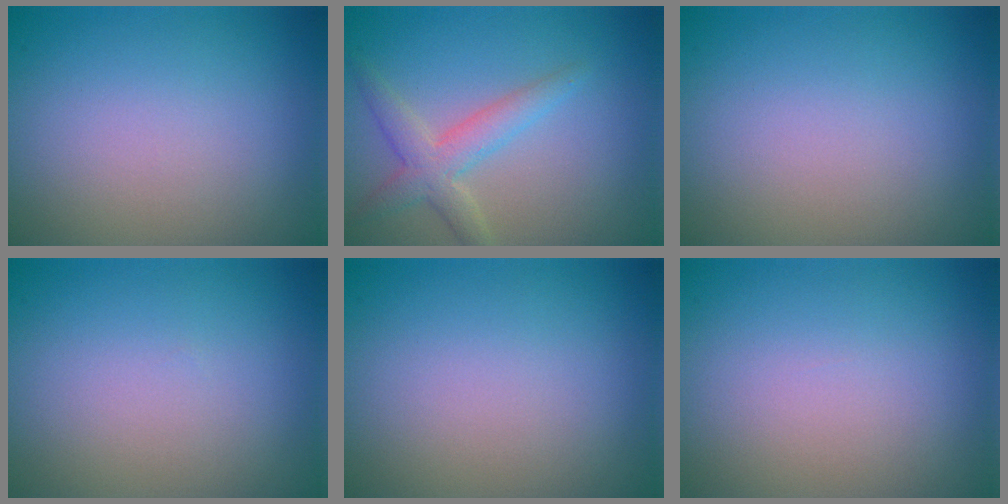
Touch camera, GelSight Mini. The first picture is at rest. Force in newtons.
{"total": 3.1, "press": 3.1, "slide": 0.4}
{"total": 0.0}
{"total": 0.0}
{"total": 0.0}
{"total": 0.0}